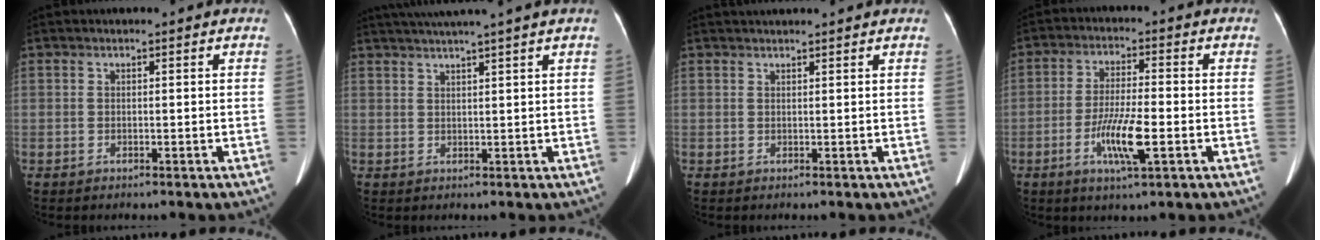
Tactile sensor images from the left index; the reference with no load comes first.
{"total": 6.9, "force": [5.5, -1.7, 3.8], "torque": [-0.056, 0.018, 0.079]}
{"total": 3.9, "force": [3.7, -0.1, 1.3], "torque": [-0.015, 0.026, 0.048]}
{"total": 8.0, "force": [-2.8, 0.9, 7.4], "torque": [-0.146, -0.010, -0.052]}